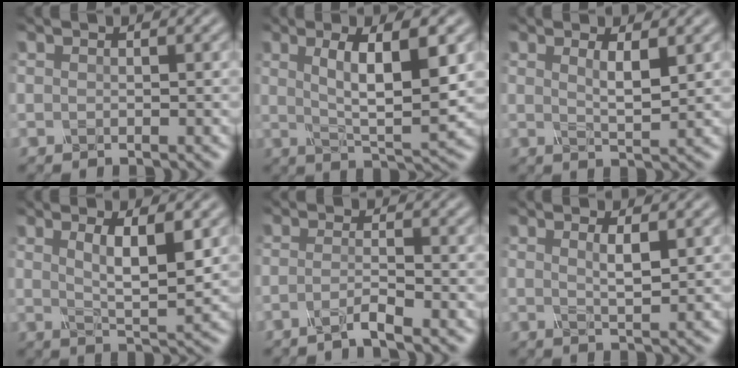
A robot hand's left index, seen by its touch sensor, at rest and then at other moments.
{"total": 6.8, "force": [1.4, 1.7, 6.5], "torque": [-0.107, -0.005, 0.032]}
{"total": 2.0, "force": [0.6, 0.4, 1.8], "torque": [-0.034, -0.006, 0.018]}
{"total": 4.1, "force": [1.0, 0.9, 3.9], "torque": [-0.071, -0.009, 0.027]}
{"total": 2.1, "force": [-1.7, 0.2, 1.2], "torque": [-0.020, 0.002, -0.037]}
{"total": 1.5, "force": [0.4, 0.3, 1.4], "torque": [-0.025, -0.003, 0.011]}